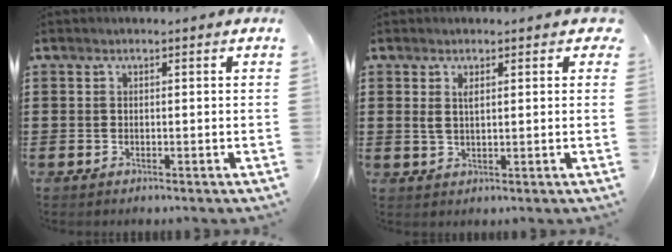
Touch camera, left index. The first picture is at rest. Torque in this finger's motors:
{"motor_torque": [0.67, 0.66, 0.27, 0.03]}